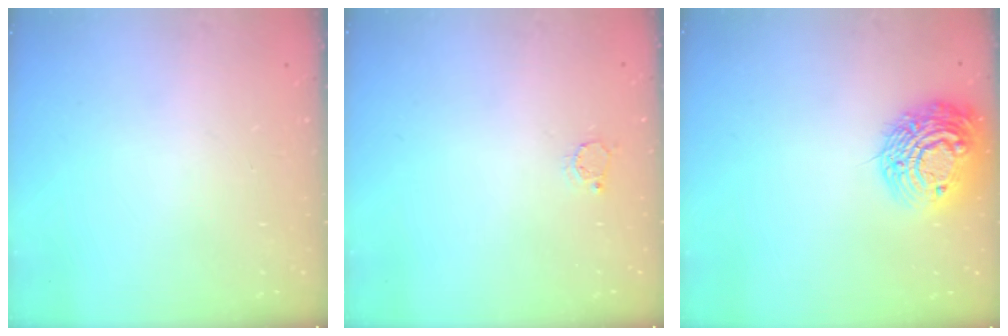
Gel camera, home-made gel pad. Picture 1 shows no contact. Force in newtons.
{"total": 2.6, "press": 2.6, "slide": 0.3}
{"total": 16.0, "press": 16.0, "slide": 1.3}